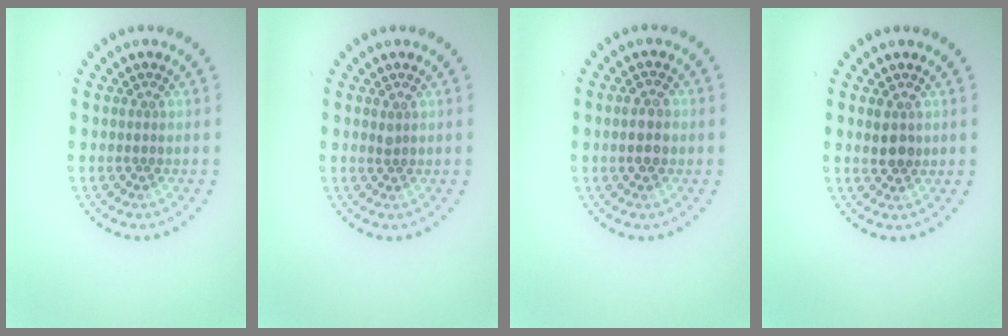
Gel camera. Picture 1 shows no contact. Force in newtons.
{"total": 0.7, "press": 0.5, "slide": 0.5}
{"total": 2.1, "press": 2.1, "slide": 0.2}
{"total": 1.7, "press": 1.6, "slide": 0.5}